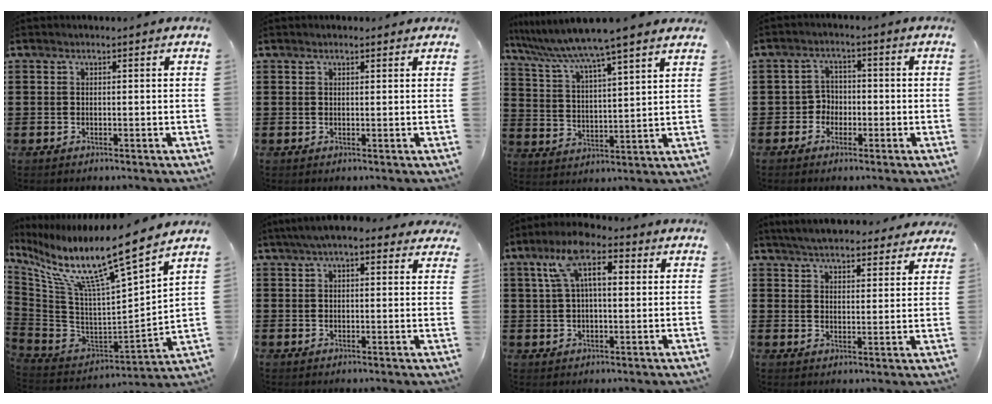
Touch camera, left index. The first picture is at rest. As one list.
[{"total": 0.9, "force": [0.8, 0.3, 0.4], "torque": [-0.009, 0.003, 0.015]}, {"total": 6.8, "force": [6.0, -1.1, 3.0], "torque": [-0.086, -0.042, 0.096]}, {"total": 3.1, "force": [-1.6, 2.6, 0.7], "torque": [-0.024, 0.005, -0.037]}, {"total": 12.5, "force": [9.0, 0.8, 8.6], "torque": [-0.175, -0.073, 0.142]}, {"total": 5.1, "force": [4.0, 1.3, 2.9], "torque": [-0.067, 0.003, 0.073]}, {"total": 8.7, "force": [3.5, 3.5, 7.1], "torque": [-0.148, 0.014, 0.061]}, {"total": 5.6, "force": [5.4, 0.5, 1.2], "torque": [-0.045, -0.019, 0.099]}]